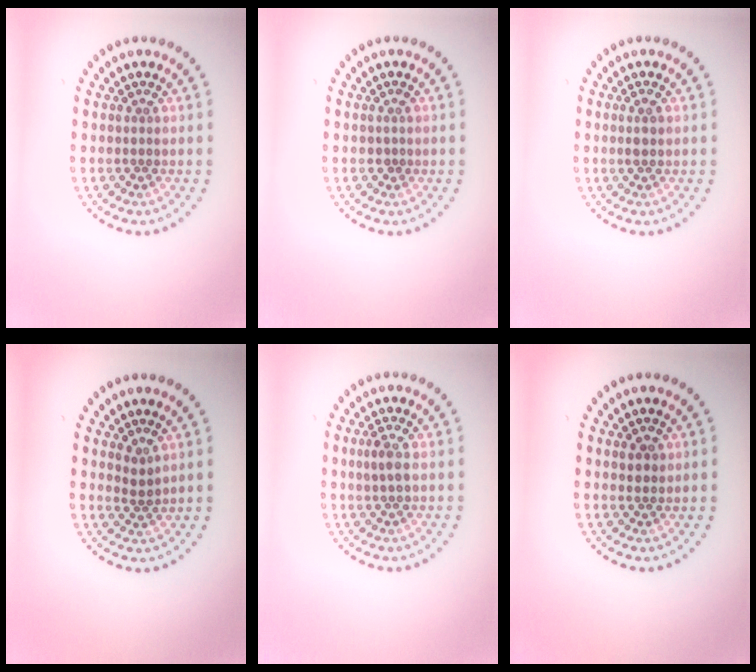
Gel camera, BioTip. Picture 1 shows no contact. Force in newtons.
{"total": 0.6, "press": 0.6, "slide": 0.2}
{"total": 1.2, "press": 1.2, "slide": 0.2}
{"total": 1.2, "press": 0.9, "slide": 0.8}
{"total": 1.5, "press": 1.4, "slide": 0.3}
{"total": 1.1, "press": 1.0, "slide": 0.4}